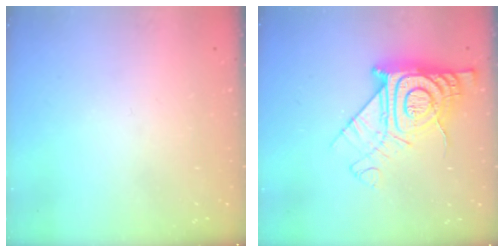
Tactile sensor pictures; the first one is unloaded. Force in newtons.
{"total": 19.7, "press": 19.6, "slide": 1.6}